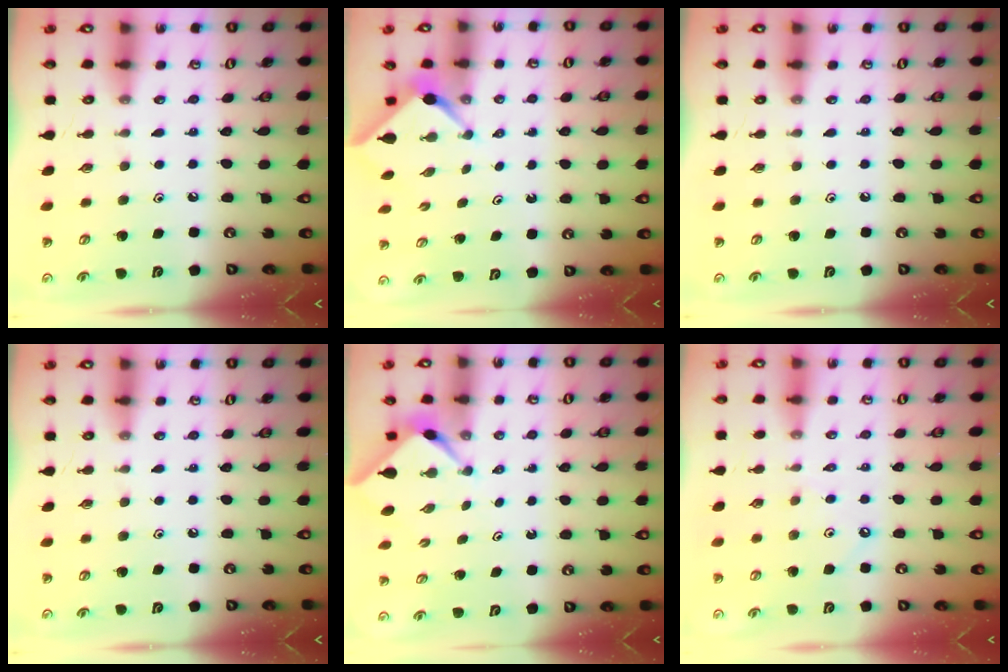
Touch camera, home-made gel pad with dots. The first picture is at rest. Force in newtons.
{"total": 2.5, "press": 2.5, "slide": 0.1}
{"total": 0.0}
{"total": 0.0}
{"total": 2.4, "press": 2.4, "slide": 0.1}
{"total": 1.0, "press": 0.9, "slide": 0.2}